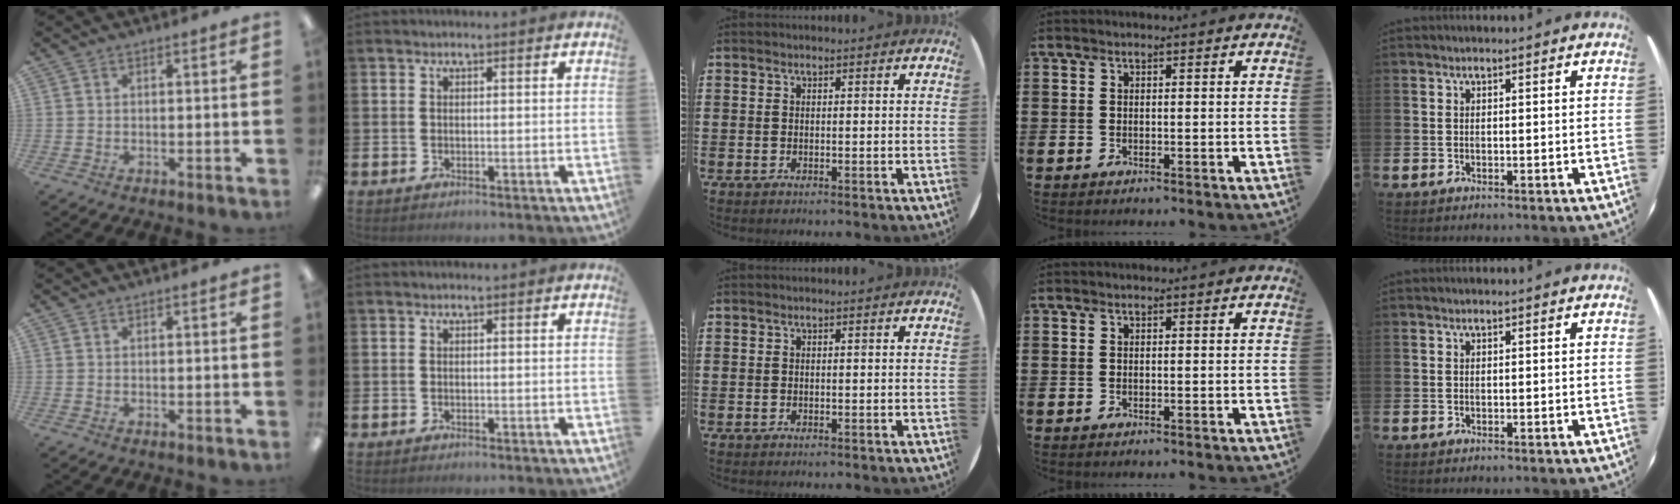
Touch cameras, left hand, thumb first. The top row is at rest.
{}